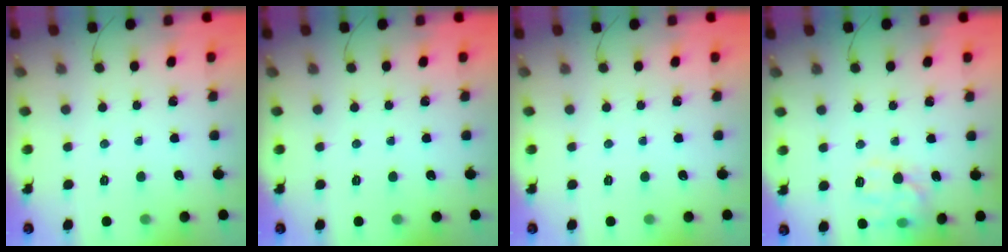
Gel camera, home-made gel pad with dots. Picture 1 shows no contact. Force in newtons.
{"total": 0.0}
{"total": 0.0}
{"total": 12.3, "press": 12.3, "slide": 0.2}